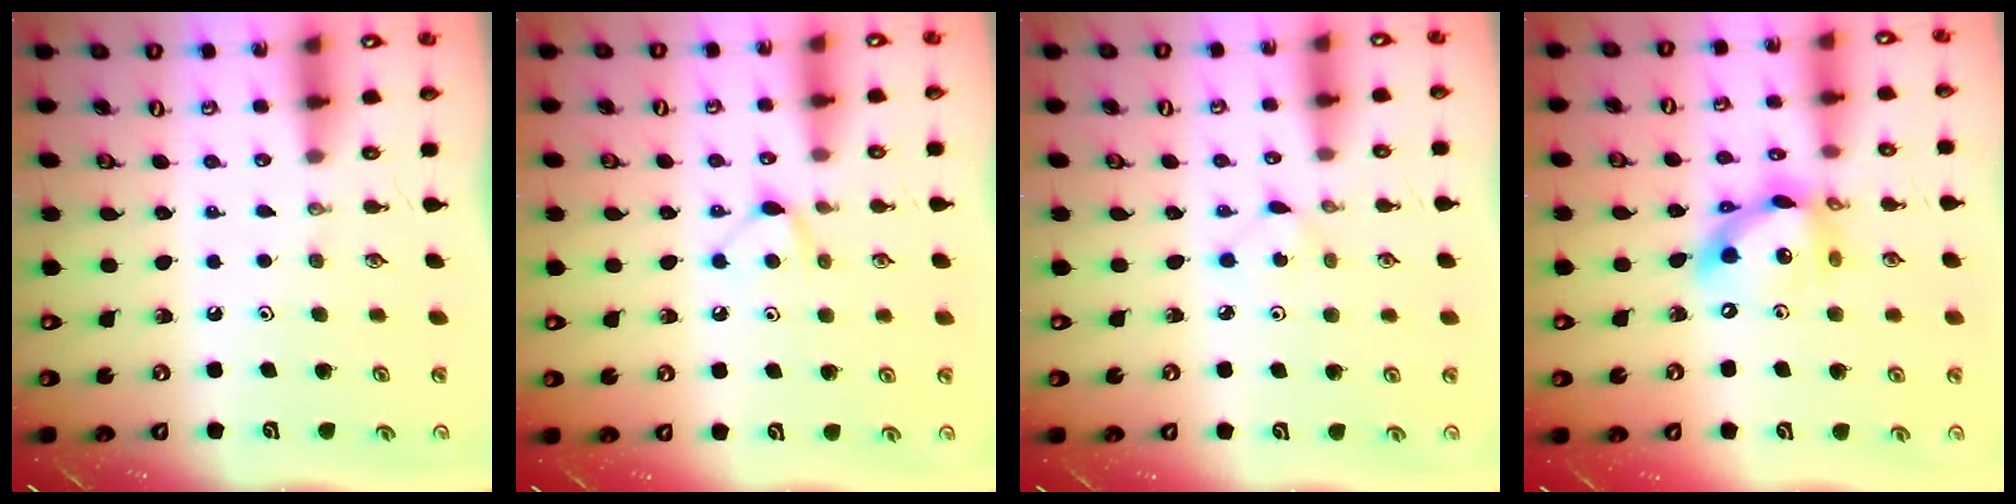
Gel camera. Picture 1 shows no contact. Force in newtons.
{"total": 6.1, "press": 6.1, "slide": 0.8}
{"total": 2.6, "press": 2.6, "slide": 0.2}
{"total": 14.6, "press": 14.6, "slide": 1.0}